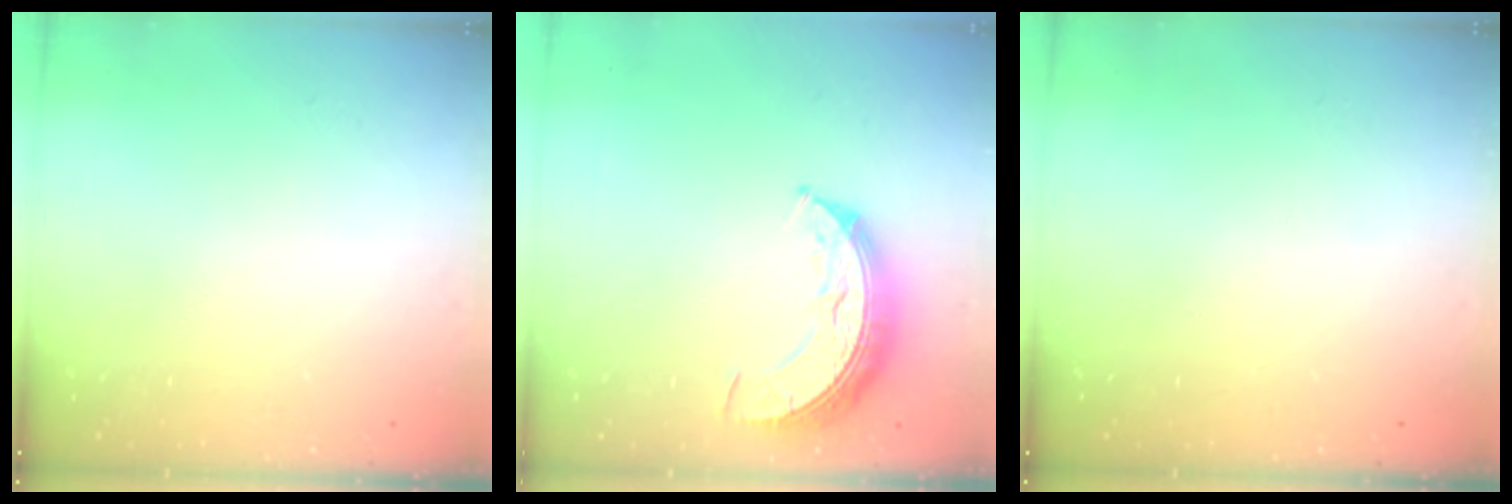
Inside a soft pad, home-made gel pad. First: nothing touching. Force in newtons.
{"total": 9.5, "press": 9.5, "slide": 0.5}
{"total": 0.0}